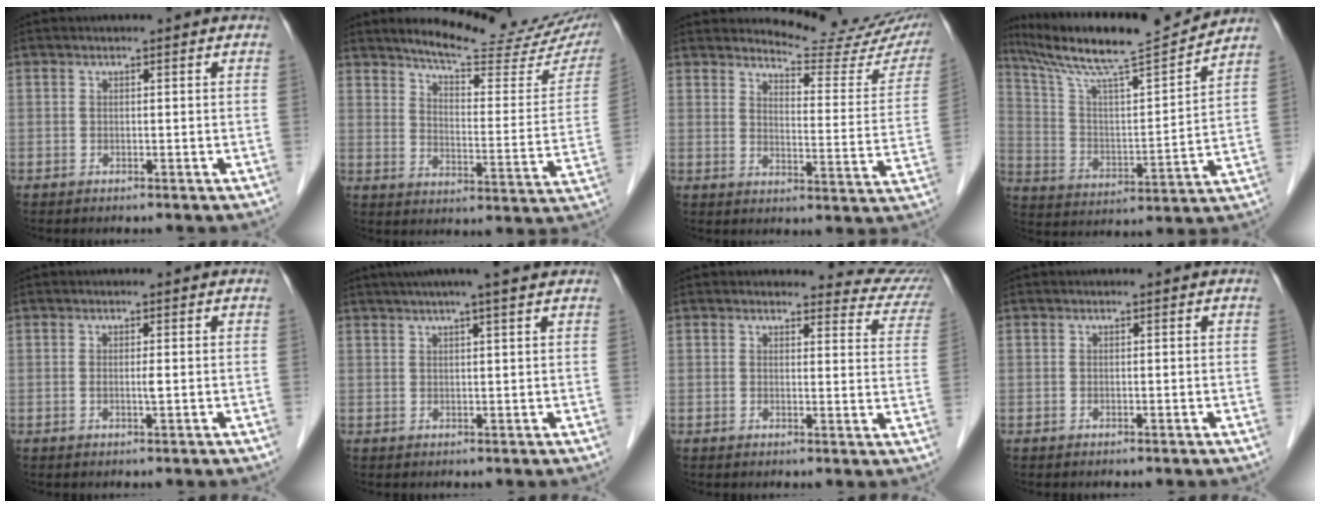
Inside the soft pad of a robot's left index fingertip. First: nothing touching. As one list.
[{"total": 19.6, "force": [17.1, 3.6, 8.8], "torque": [-0.111, -0.044, 0.212]}, {"total": 15.5, "force": [14.8, 2.3, 4.1], "torque": [-0.042, -0.073, 0.160]}, {"total": 17.9, "force": [16.2, -0.1, 7.7], "torque": [-0.143, 0.002, 0.270]}, {"total": 1.0, "force": [0.0, -0.1, 1.0], "torque": [-0.022, -0.002, -0.001]}, {"total": 8.6, "force": [6.9, 0.0, 5.1], "torque": [-0.078, 0.031, 0.089]}, {"total": 9.3, "force": [9.0, 2.3, 0.2], "torque": [0.036, -0.042, 0.063]}, {"total": 0.0}]